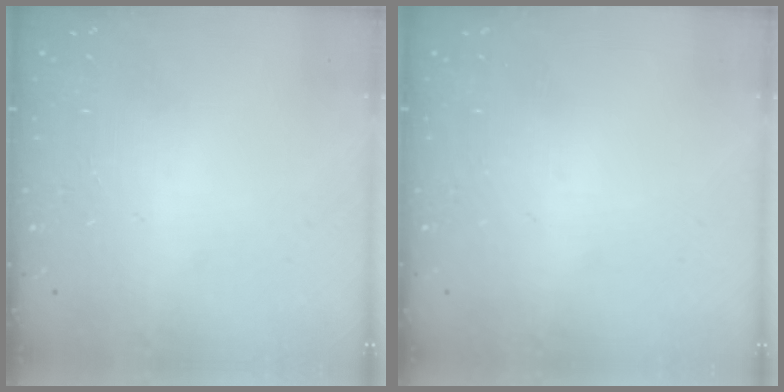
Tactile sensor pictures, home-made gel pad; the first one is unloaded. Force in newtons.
{"total": 0.0}